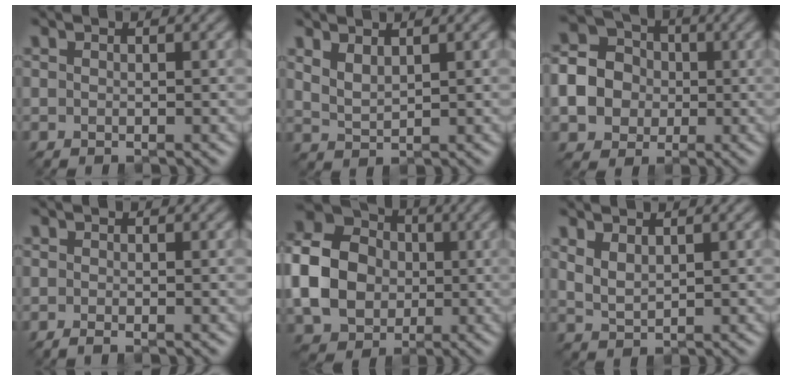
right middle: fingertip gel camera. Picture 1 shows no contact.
{"total": 1.9, "force": [1.4, 0.8, 1.1], "torque": [-0.025, -0.004, 0.034]}
{"total": 7.1, "force": [-0.9, 6.3, 3.1], "torque": [-0.070, 0.001, -0.031]}
{"total": 0.7, "force": [-0.4, 0.2, 0.5], "torque": [-0.011, -0.003, -0.009]}
{"total": 10.0, "force": [-0.7, 8.3, 5.6], "torque": [-0.132, 0.006, -0.025]}
{"total": 2.0, "force": [1.3, 1.0, 1.2], "torque": [-0.031, -0.003, 0.031]}